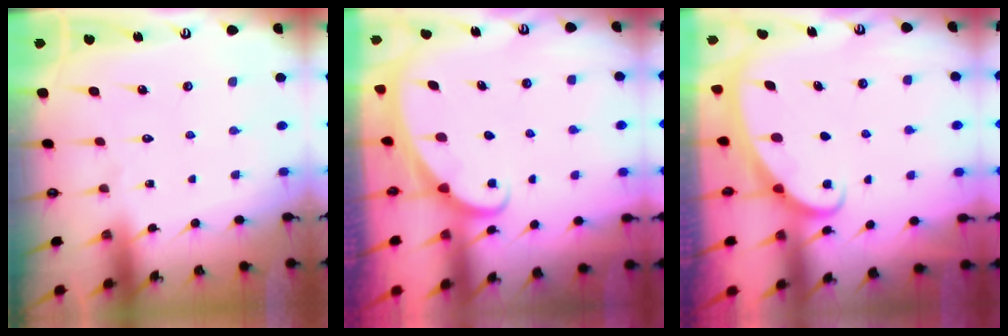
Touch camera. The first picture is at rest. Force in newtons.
{"total": 1.9, "press": 1.9, "slide": 0.1}
{"total": 2.1, "press": 2.1, "slide": 0.1}